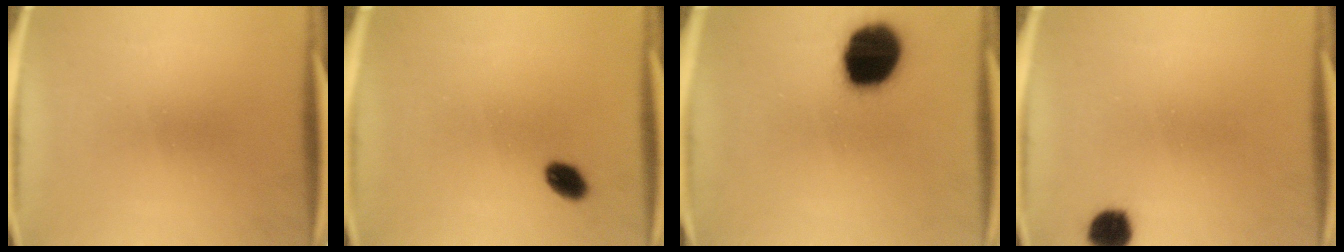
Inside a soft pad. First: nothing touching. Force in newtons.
{"total": 3.6}
{"total": 20.0}
{"total": 4.9}